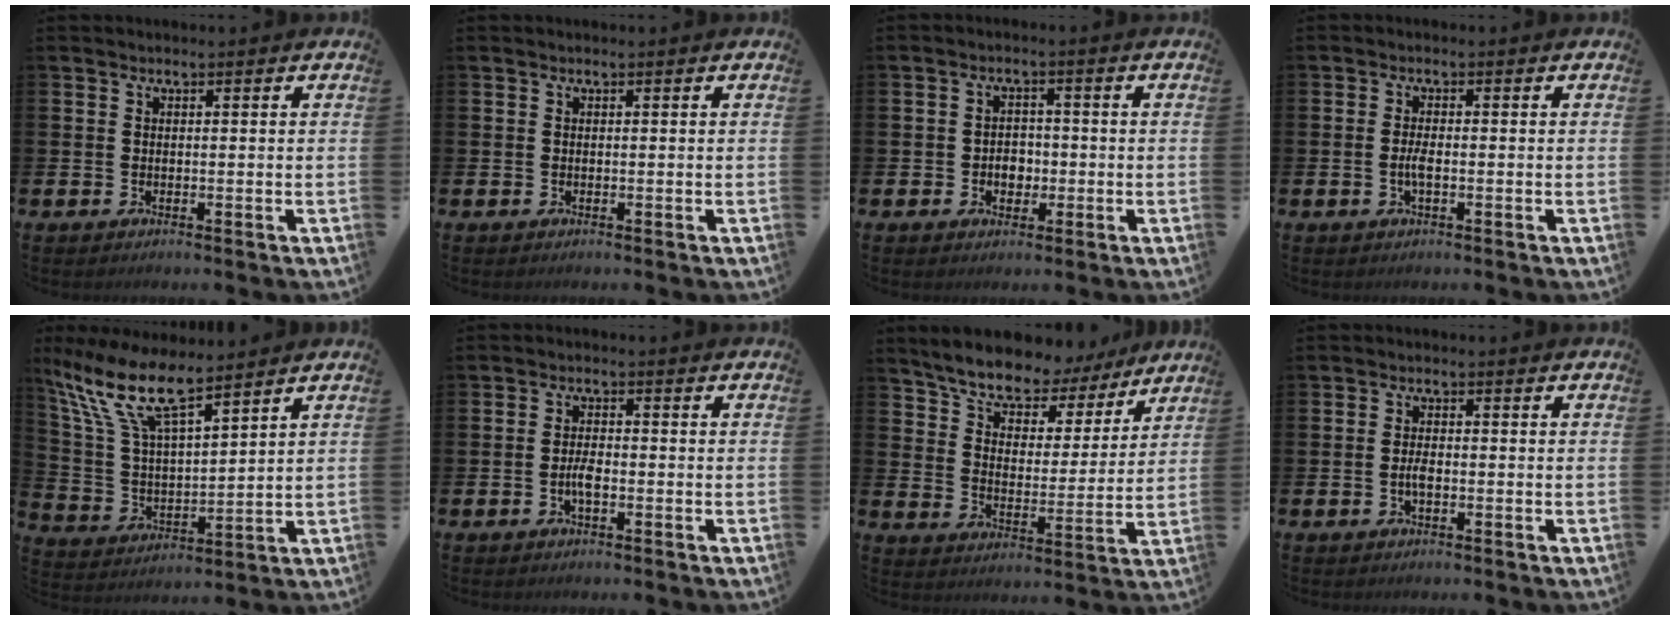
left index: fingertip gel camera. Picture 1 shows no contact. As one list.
[{"total": 0.0}, {"total": 2.6, "force": [-0.6, 2.2, 1.3], "torque": [-0.012, -0.001, -0.020]}, {"total": 1.9, "force": [-0.5, 0.5, 1.7], "torque": [-0.039, 0.004, -0.009]}, {"total": 11.1, "force": [8.8, 2.8, 6.2], "torque": [-0.159, -0.036, 0.156]}, {"total": 2.4, "force": [-0.7, 0.9, 2.2], "torque": [-0.039, 0.002, -0.014]}, {"total": 7.7, "force": [7.3, 2.2, 1.4], "torque": [-0.063, -0.054, 0.128]}, {"total": 1.9, "force": [-0.5, 0.7, 1.6], "torque": [-0.030, 0.000, -0.011]}]